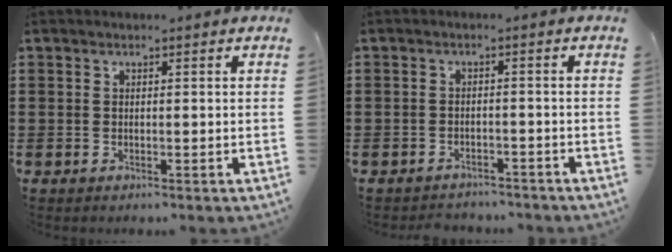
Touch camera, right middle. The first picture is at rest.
{"total": 2.1, "force": [-2.1, 0.3, -0.2], "torque": [-0.005, -0.002, -0.047]}